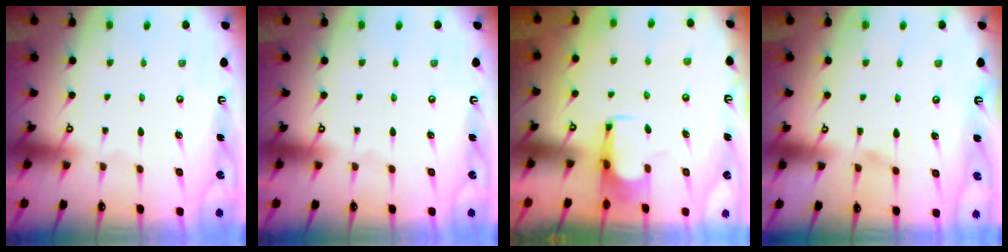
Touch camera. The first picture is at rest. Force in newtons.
{"total": 0.0}
{"total": 3.6, "press": 3.5, "slide": 0.7}
{"total": 4.0, "press": 3.9, "slide": 0.5}